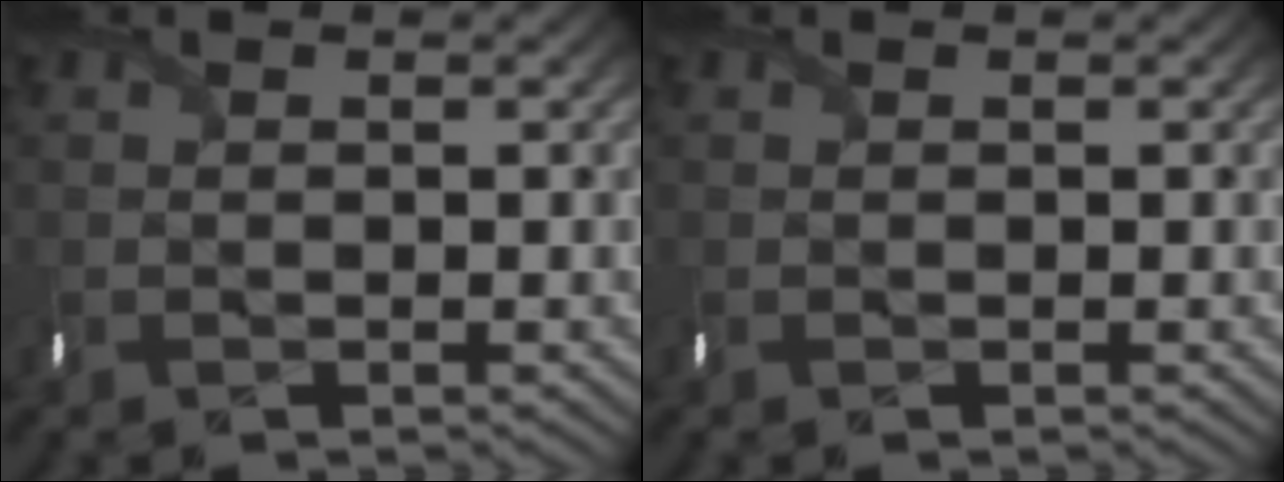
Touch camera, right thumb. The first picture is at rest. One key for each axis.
{"total": 0.0}